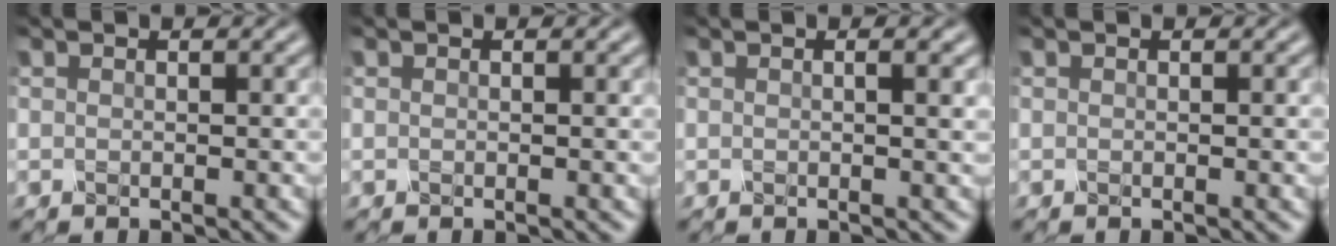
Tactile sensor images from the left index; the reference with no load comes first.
{"total": 0.0}
{"total": 3.0, "force": [1.0, 1.5, 2.4], "torque": [-0.009, 0.023, -0.007]}
{"total": 0.7, "force": [0.1, 0.3, 0.6], "torque": [0.001, -0.003, -0.002]}